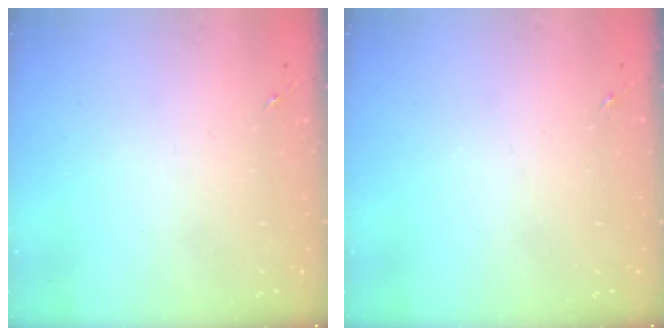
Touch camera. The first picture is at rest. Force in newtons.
{"total": 0.0}